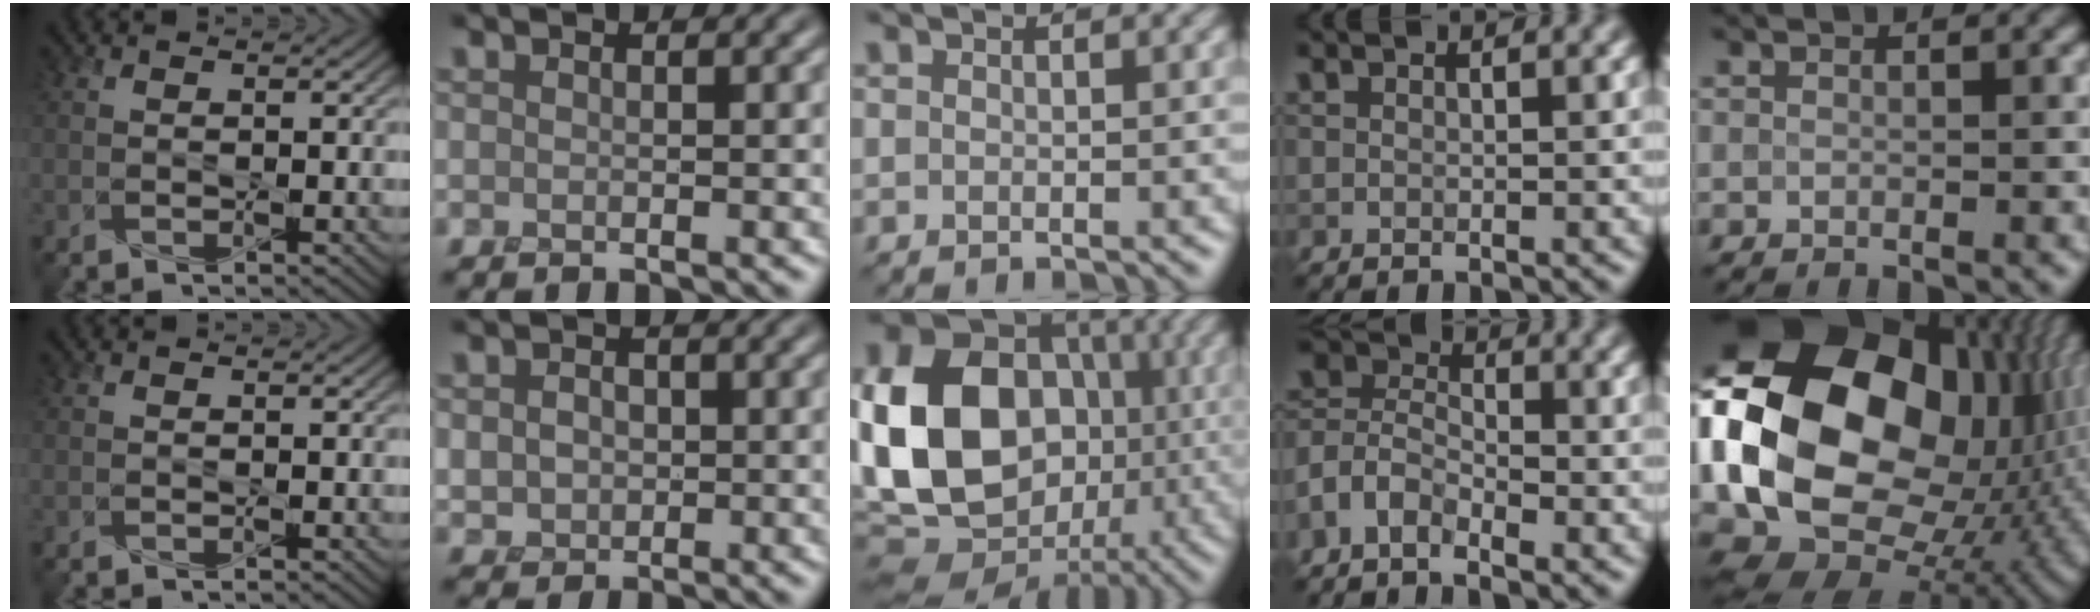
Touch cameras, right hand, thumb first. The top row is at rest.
{"index": {"total": 3.4, "force": [0.0, 2.9, 1.8], "torque": [-0.027, 0.000, -0.006]}, "middle": {"total": 18.7, "force": [-1.1, 14.6, 11.7], "torque": [-0.253, 0.001, -0.019]}, "ring": {"total": 4.2, "force": [-2.4, 2.5, 2.3], "torque": [-0.046, 0.003, -0.063]}, "little": {"total": 22.7, "force": [1.9, 16.8, 15.1], "torque": [-0.322, -0.011, 0.031]}}